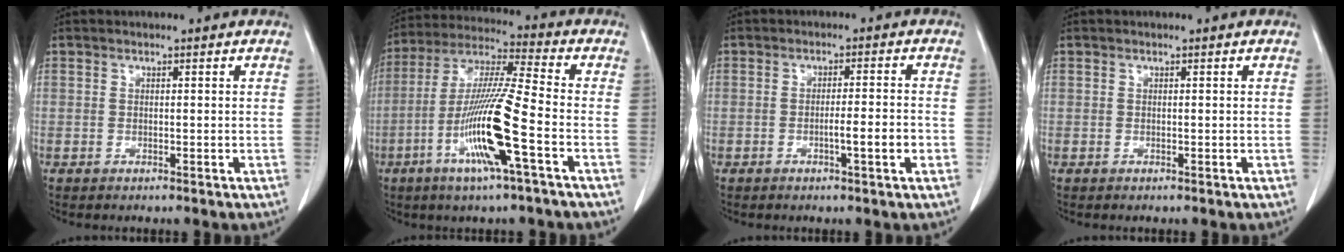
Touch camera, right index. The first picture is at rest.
{"total": 14.6, "force": [-5.1, -0.2, 13.7], "torque": [-0.274, -0.011, -0.099]}
{"total": 4.0, "force": [-1.3, 0.0, 3.8], "torque": [-0.055, -0.001, -0.016]}
{"total": 0.0}